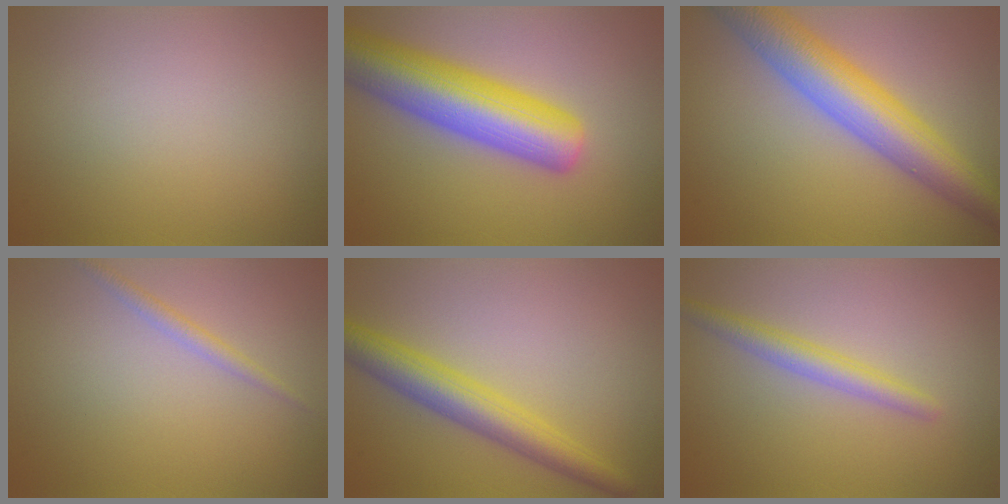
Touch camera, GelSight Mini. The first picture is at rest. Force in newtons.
{"total": 9.1, "press": 9.1, "slide": 0.6}
{"total": 8.1, "press": 8.1, "slide": 0.1}
{"total": 1.3, "press": 1.3, "slide": 0.0}
{"total": 4.8, "press": 4.8, "slide": 0.1}
{"total": 2.4, "press": 2.4, "slide": 0.0}